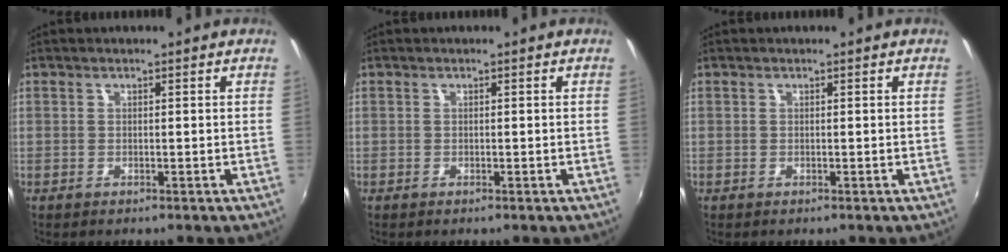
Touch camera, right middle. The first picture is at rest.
{"total": 0.0}
{"total": 0.0}